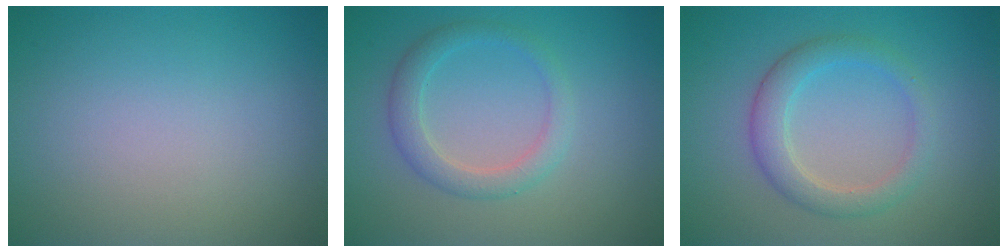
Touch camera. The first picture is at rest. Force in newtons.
{"total": 2.6, "press": 2.6, "slide": 0.2}
{"total": 3.3, "press": 3.3, "slide": 0.2}